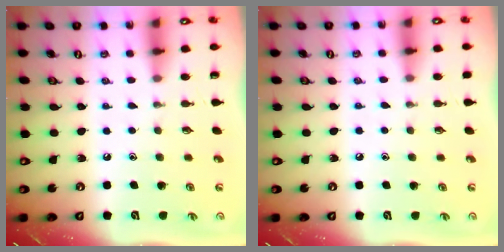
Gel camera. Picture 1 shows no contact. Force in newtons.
{"total": 2.9, "press": 2.9, "slide": 0.5}